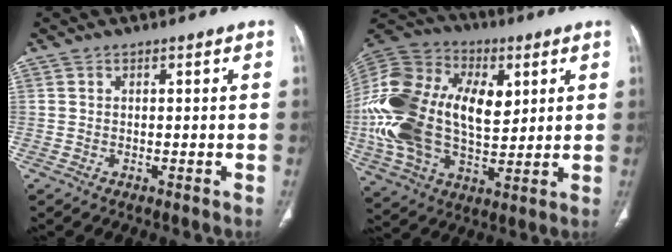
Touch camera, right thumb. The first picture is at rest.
{"total": 28.9, "force": [3.9, 17.9, 22.4], "torque": [-0.468, 0.017, 0.078]}